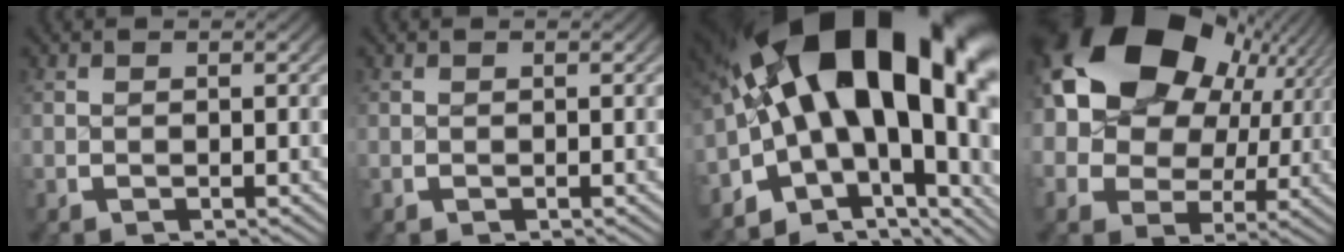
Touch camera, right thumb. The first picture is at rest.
{"total": 0.0}
{"total": 24.9, "force": [0.7, 15.1, 19.8], "torque": [-0.337, -0.030, 0.023]}
{"total": 16.1, "force": [4.1, 11.4, 10.6], "torque": [-0.231, -0.019, 0.073]}